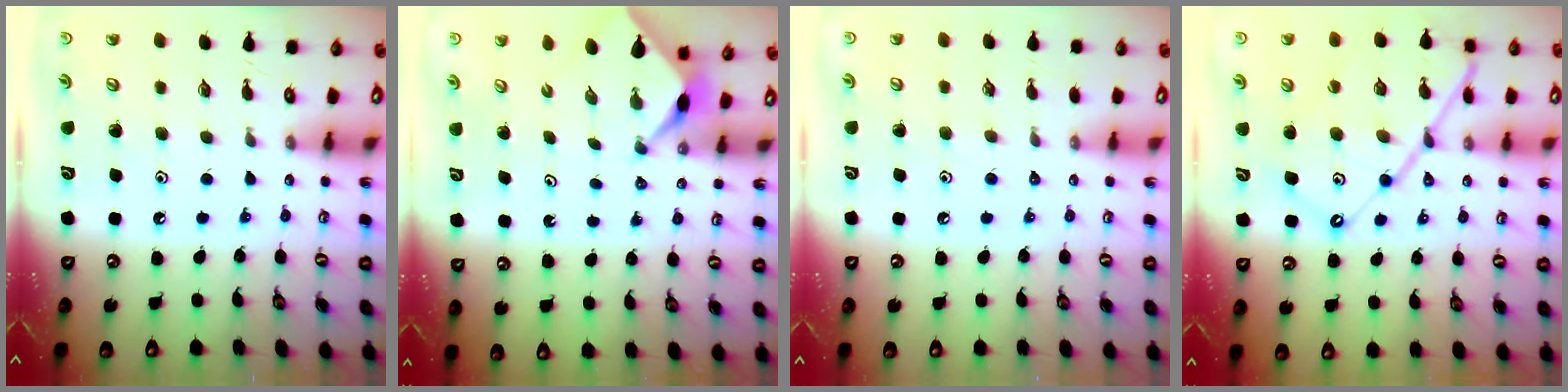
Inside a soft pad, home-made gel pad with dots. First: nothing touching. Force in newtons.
{"total": 2.8, "press": 2.8, "slide": 0.4}
{"total": 4.7, "press": 4.6, "slide": 0.7}
{"total": 13.8, "press": 13.7, "slide": 1.6}